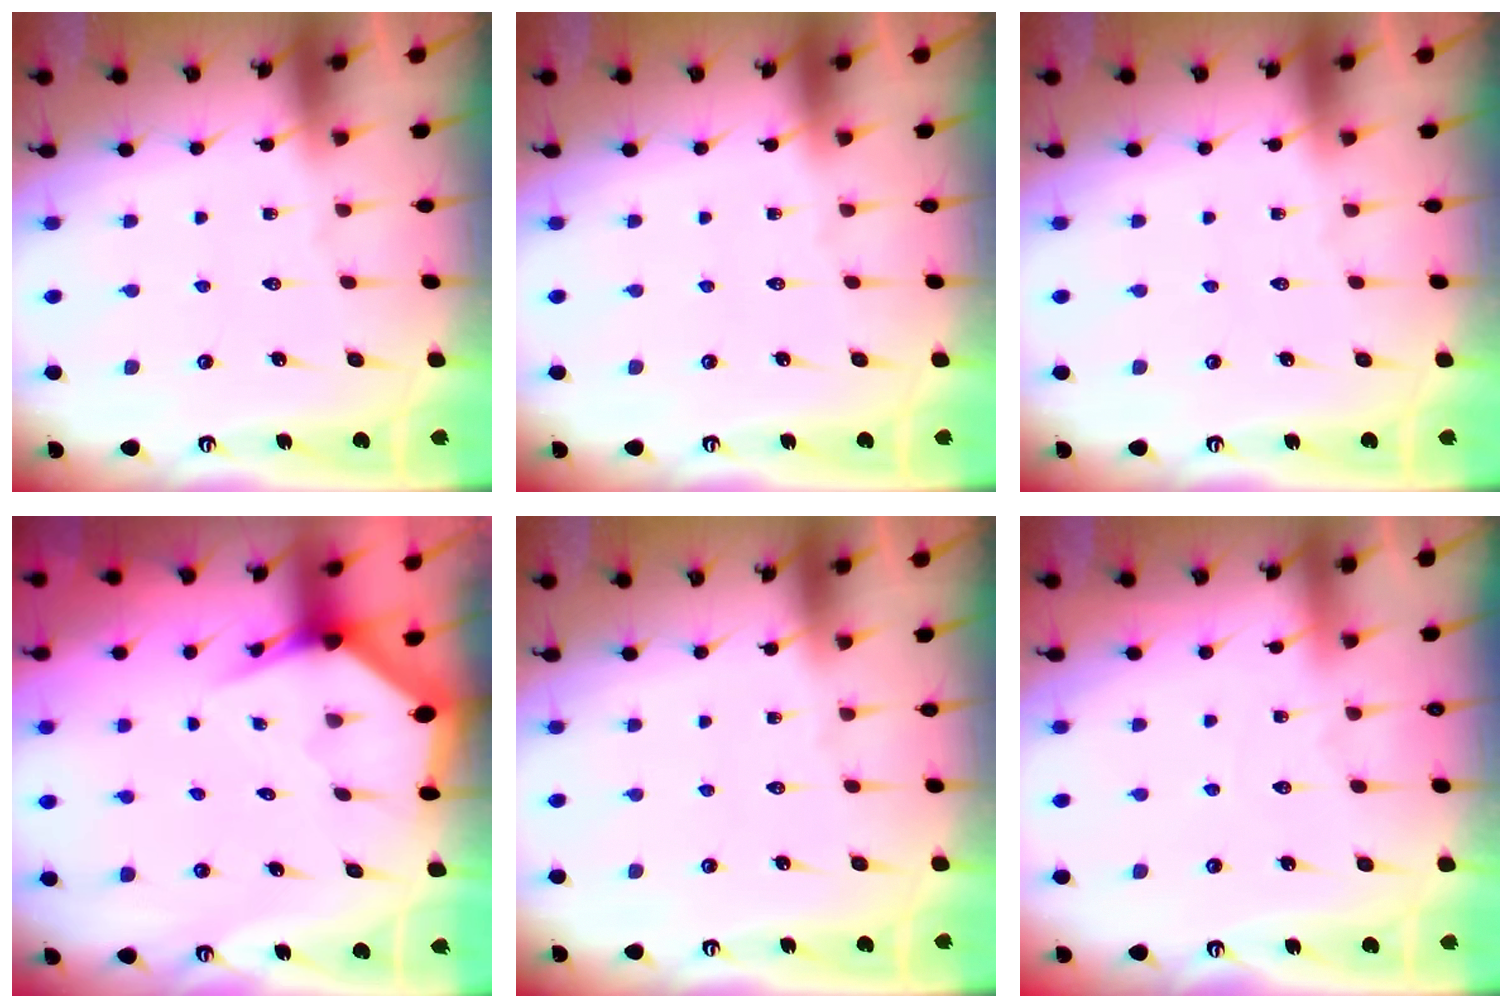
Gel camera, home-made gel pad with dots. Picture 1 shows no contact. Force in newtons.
{"total": 0.0}
{"total": 0.0}
{"total": 3.4, "press": 3.3, "slide": 0.3}
{"total": 0.0}
{"total": 2.5, "press": 2.5, "slide": 0.3}